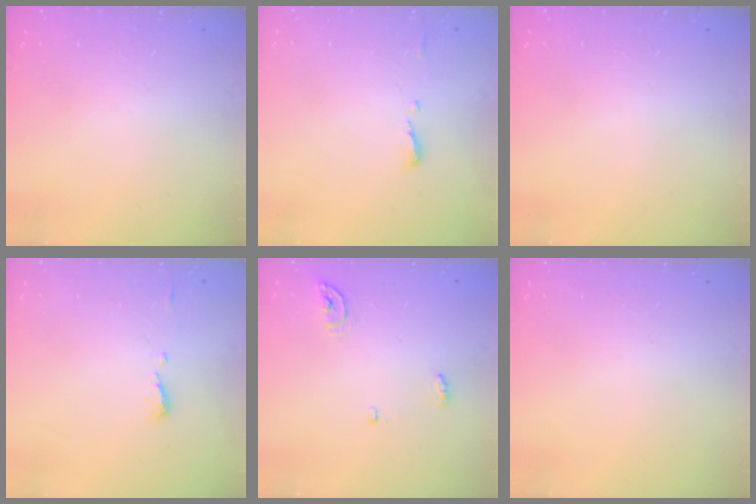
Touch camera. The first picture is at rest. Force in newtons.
{"total": 4.9, "press": 4.9, "slide": 0.6}
{"total": 0.0}
{"total": 4.9, "press": 4.9, "slide": 0.6}
{"total": 4.8, "press": 4.8, "slide": 0.4}
{"total": 0.0}